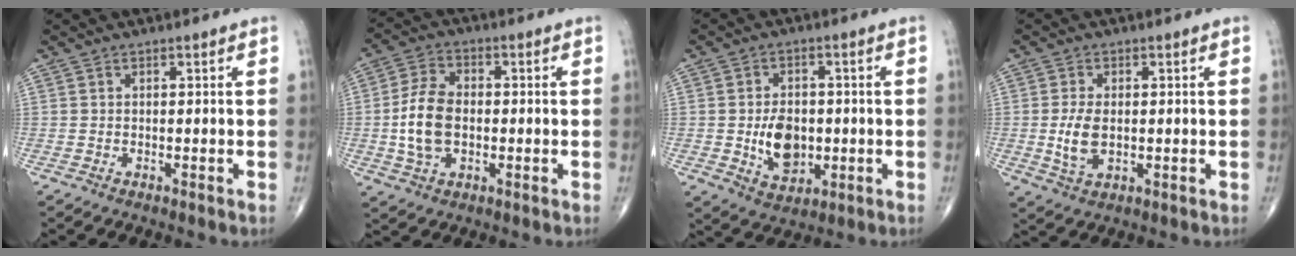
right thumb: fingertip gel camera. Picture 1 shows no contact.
{"total": 10.0, "force": [-0.8, 6.3, 7.7], "torque": [-0.148, 0.014, -0.018]}
{"total": 8.8, "force": [-0.9, 6.0, 6.3], "torque": [-0.079, -0.005, -0.008]}
{"total": 5.9, "force": [-0.2, 3.3, 4.8], "torque": [-0.097, -0.007, 0.000]}